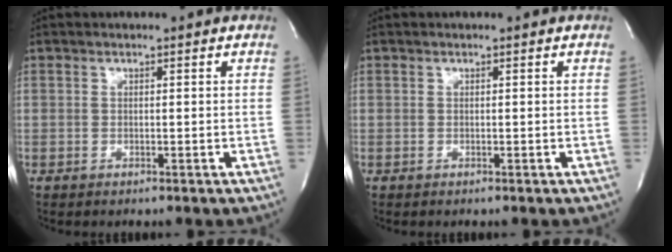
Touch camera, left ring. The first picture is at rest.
{"total": 0.0}